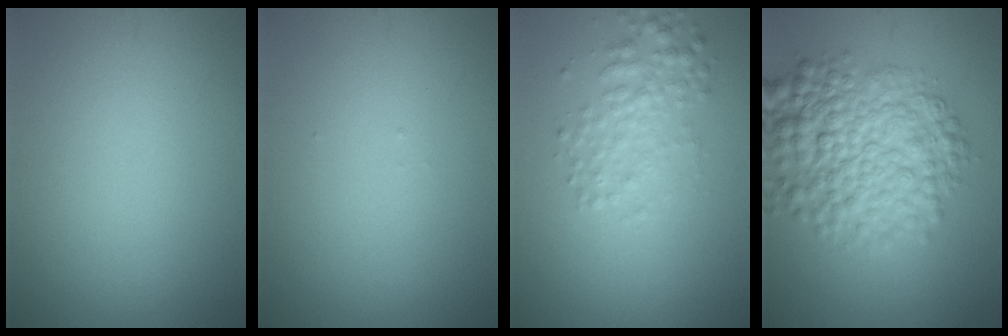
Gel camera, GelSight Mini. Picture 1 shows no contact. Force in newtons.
{"total": 0.0}
{"total": 2.7, "press": 2.7, "slide": 0.0}
{"total": 8.1, "press": 8.1, "slide": 0.2}